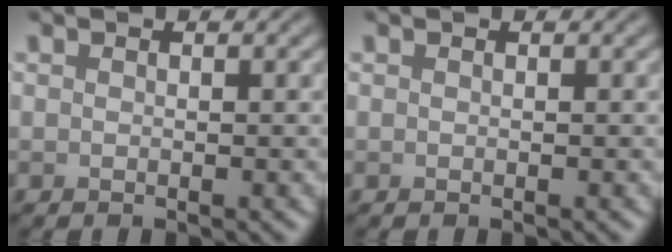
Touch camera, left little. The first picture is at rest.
{"total": 0.0}